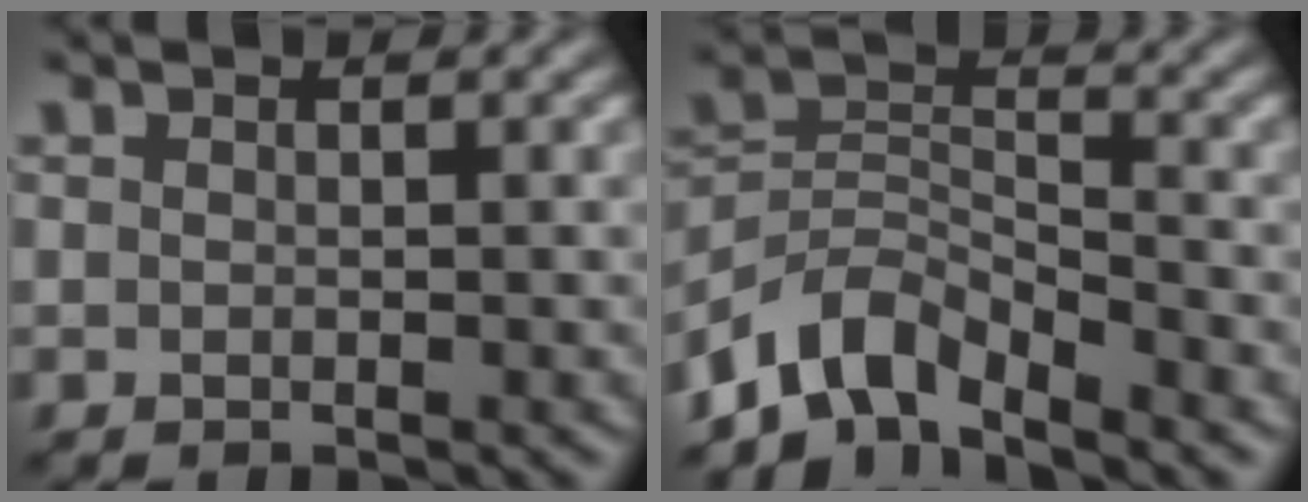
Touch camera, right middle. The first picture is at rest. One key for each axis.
{"total": 5.3, "fx": -4.4, "fy": 2.1, "fz": 2.2, "tx": -0.031, "ty": 0.000, "tz": -0.096}